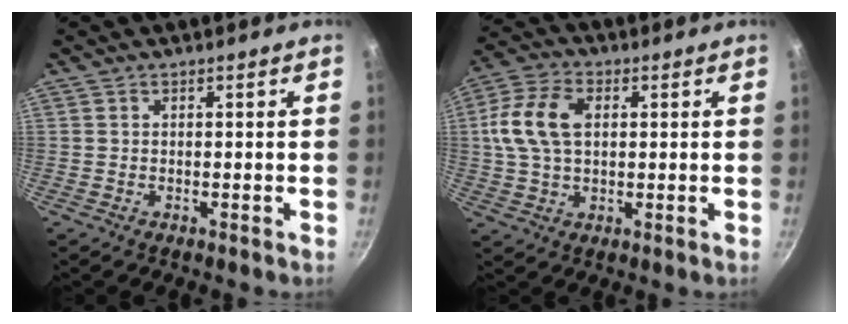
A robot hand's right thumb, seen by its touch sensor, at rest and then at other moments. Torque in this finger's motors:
{"motor_torque": [0.26, 2.10, 0.35, -0.35, 0.17]}